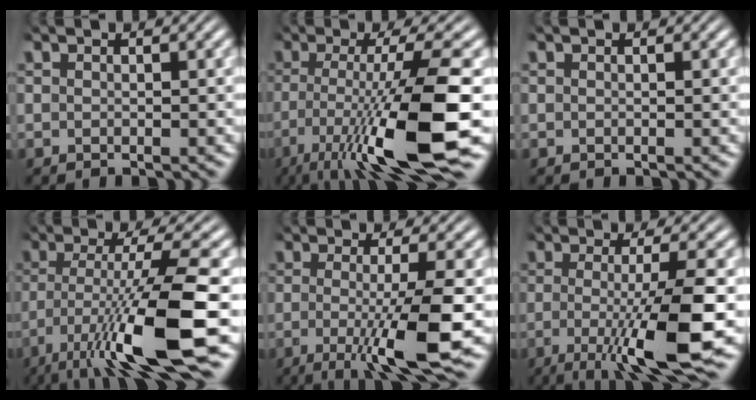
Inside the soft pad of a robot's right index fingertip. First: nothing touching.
{"total": 10.5, "force": [-2.1, 3.7, 9.6], "torque": [-0.163, -0.033, -0.008]}
{"total": 0.0}
{"total": 9.5, "force": [-1.9, 3.1, 8.7], "torque": [-0.146, -0.029, -0.010]}
{"total": 6.5, "force": [-2.0, 1.0, 6.1], "torque": [-0.105, -0.023, -0.019]}
{"total": 7.5, "force": [-2.5, 1.5, 7.0], "torque": [-0.121, -0.025, -0.024]}